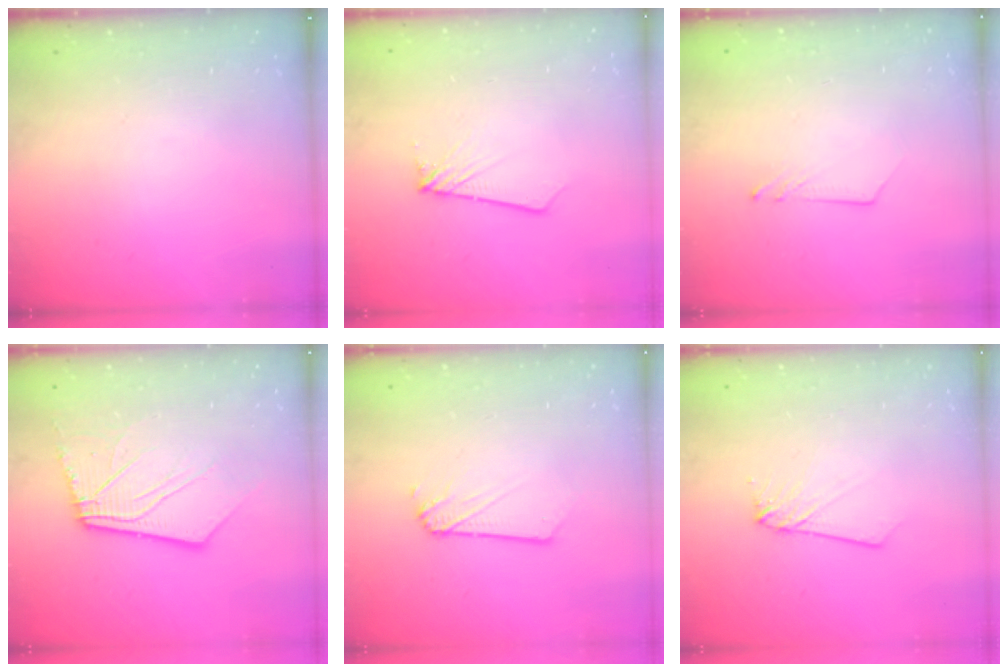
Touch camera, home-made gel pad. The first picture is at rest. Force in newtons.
{"total": 1.9, "press": 1.9, "slide": 0.1}
{"total": 1.2, "press": 1.2, "slide": 0.1}
{"total": 12.4, "press": 12.3, "slide": 1.7}
{"total": 1.9, "press": 1.9, "slide": 0.3}
{"total": 3.5, "press": 3.4, "slide": 0.3}